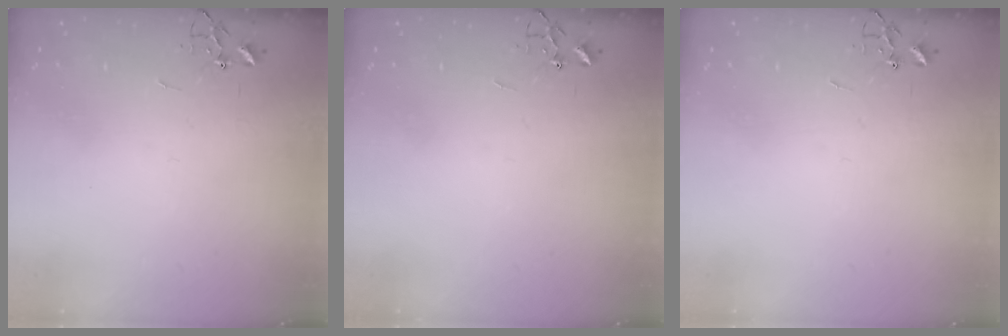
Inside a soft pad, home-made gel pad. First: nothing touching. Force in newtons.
{"total": 0.0}
{"total": 0.0}